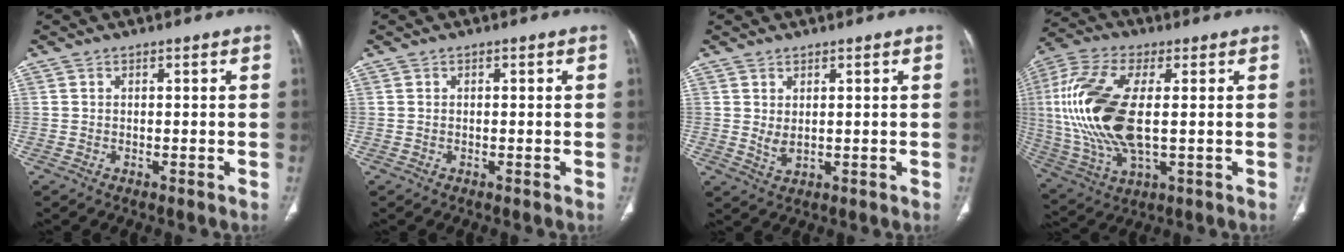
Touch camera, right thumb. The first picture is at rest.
{"total": 0.0}
{"total": 2.4, "force": [0.6, 1.2, 2.0], "torque": [-0.037, -0.010, 0.019]}
{"total": 20.2, "force": [1.2, 9.1, 18.0], "torque": [-0.405, -0.004, 0.027]}